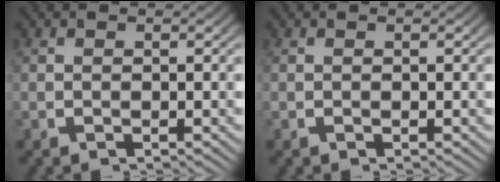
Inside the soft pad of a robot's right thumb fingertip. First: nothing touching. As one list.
[{"total": 0.0}]